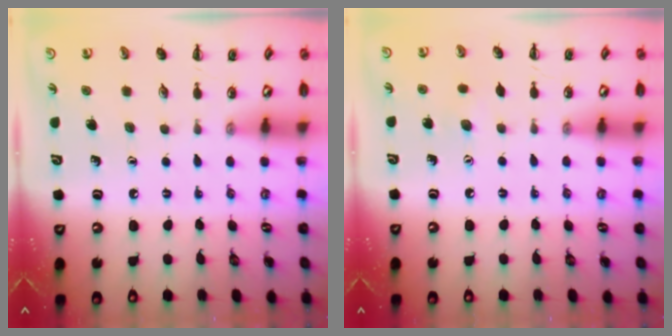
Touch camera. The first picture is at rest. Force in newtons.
{"total": 2.5, "press": 2.4, "slide": 0.6}